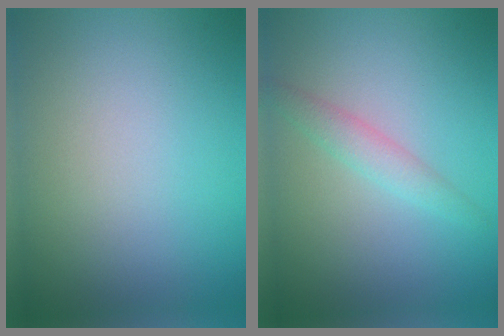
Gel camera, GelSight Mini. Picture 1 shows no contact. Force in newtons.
{"total": 1.8, "press": 1.8, "slide": 0.1}